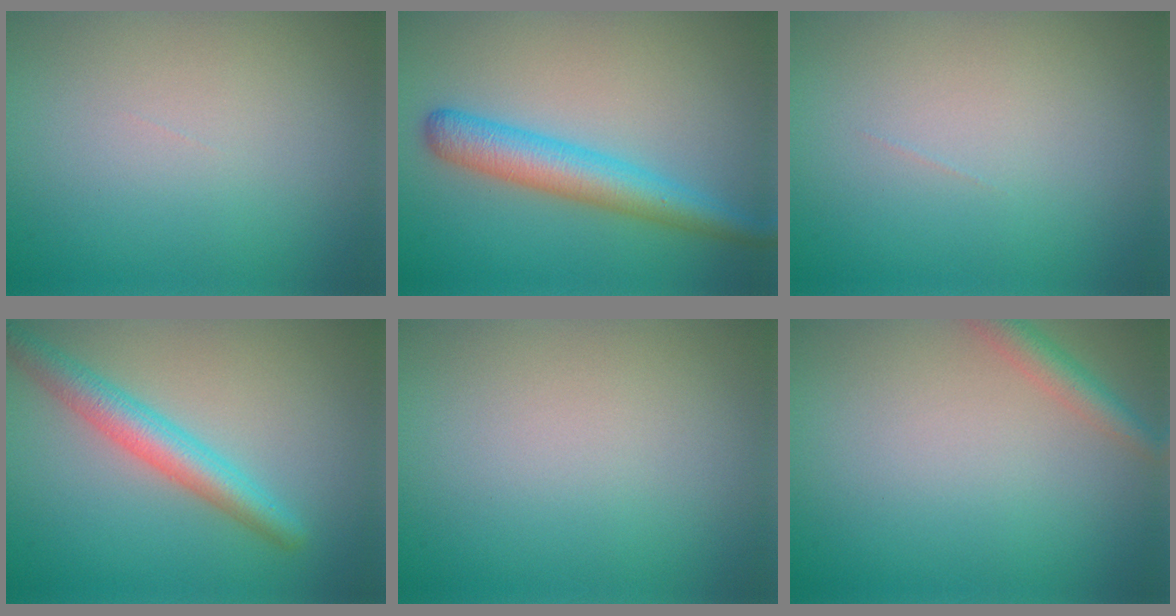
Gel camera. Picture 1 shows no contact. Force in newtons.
{"total": 4.7, "press": 4.7, "slide": 0.2}
{"total": 0.0}
{"total": 3.9, "press": 3.9, "slide": 0.1}
{"total": 0.0}
{"total": 2.3, "press": 2.3, "slide": 0.1}